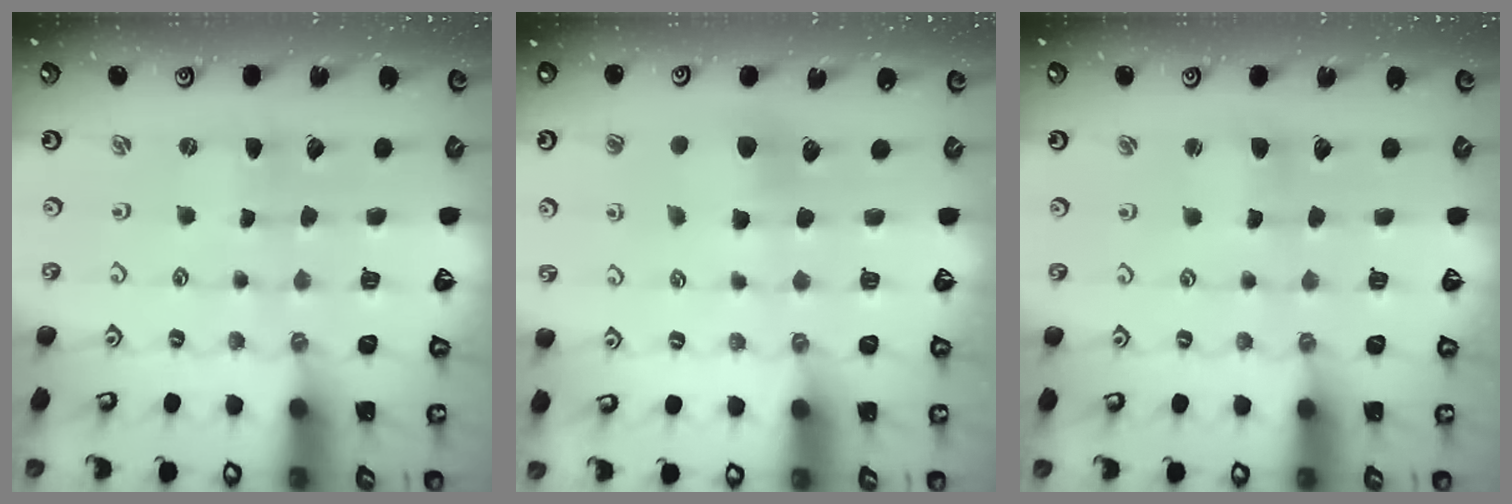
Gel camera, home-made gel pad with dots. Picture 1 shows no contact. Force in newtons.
{"total": 6.1, "press": 6.1, "slide": 0.4}
{"total": 2.9, "press": 2.9, "slide": 0.3}